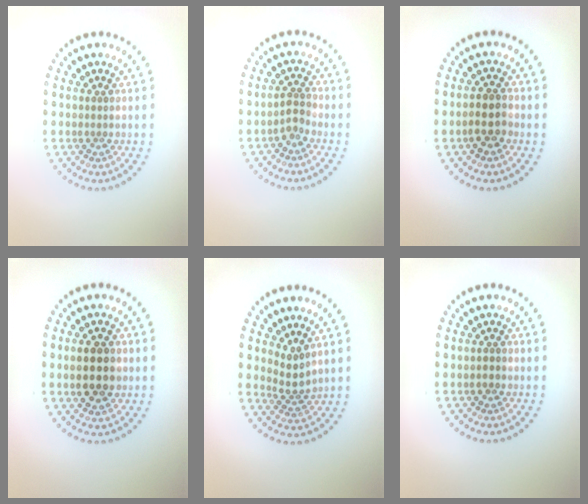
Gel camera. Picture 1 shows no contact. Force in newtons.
{"total": 1.5, "press": 1.2, "slide": 0.9}
{"total": 2.5, "press": 2.3, "slide": 0.9}
{"total": 4.3, "press": 4.3, "slide": 0.1}
{"total": 2.2, "press": 1.5, "slide": 1.6}
{"total": 0.8, "press": 0.7, "slide": 0.1}